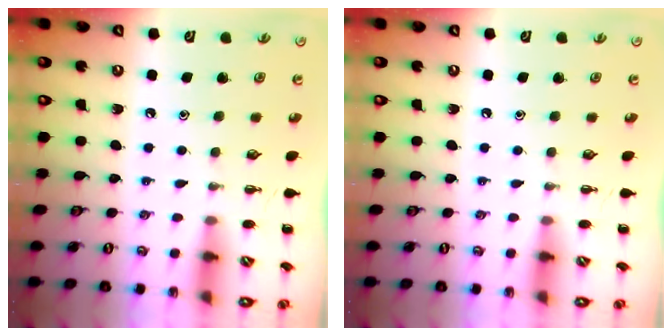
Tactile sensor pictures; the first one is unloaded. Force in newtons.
{"total": 0.0}